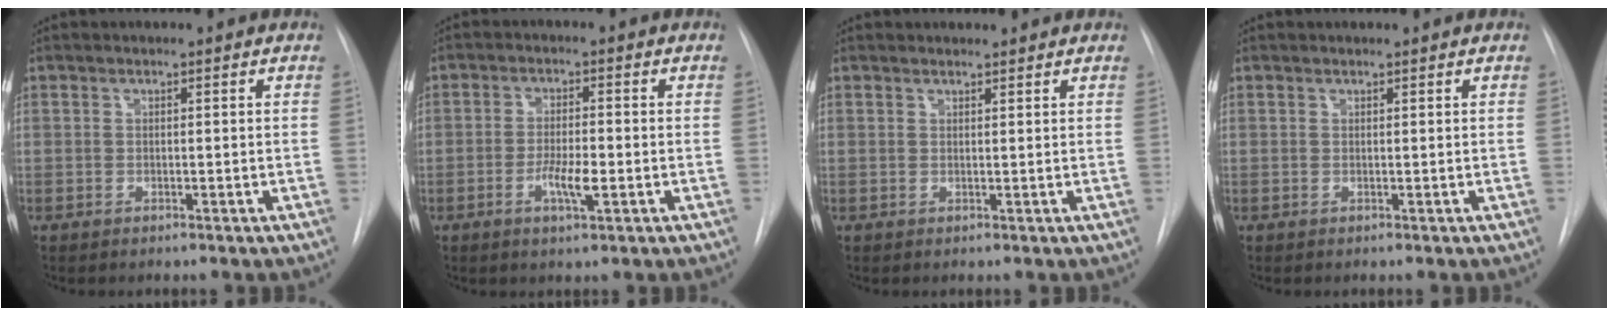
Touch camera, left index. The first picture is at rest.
{"total": 4.6, "force": [-2.2, 0.8, 3.9], "torque": [-0.073, -0.008, -0.034]}
{"total": 1.4, "force": [1.4, 0.4, 0.1], "torque": [-0.008, 0.011, 0.020]}
{"total": 0.0}